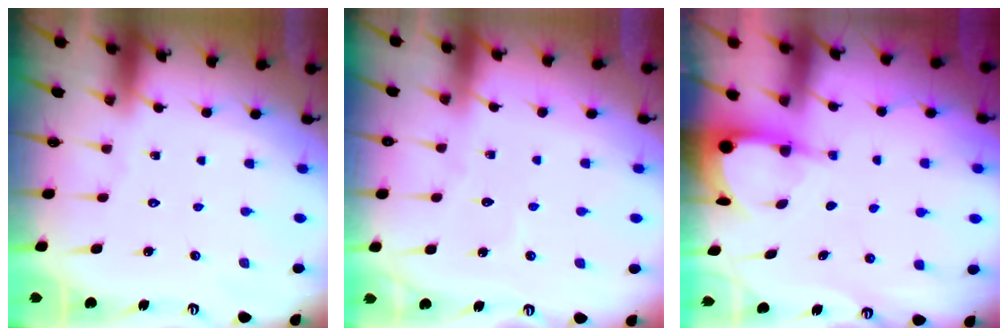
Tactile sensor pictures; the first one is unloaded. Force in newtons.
{"total": 2.8, "press": 2.8, "slide": 0.3}
{"total": 3.9, "press": 3.9, "slide": 0.3}